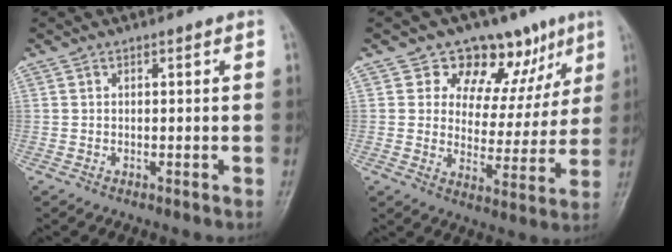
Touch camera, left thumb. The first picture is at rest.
{"total": 13.5, "force": [8.3, 8.8, 6.0], "torque": [-0.020, -0.032, 0.117]}